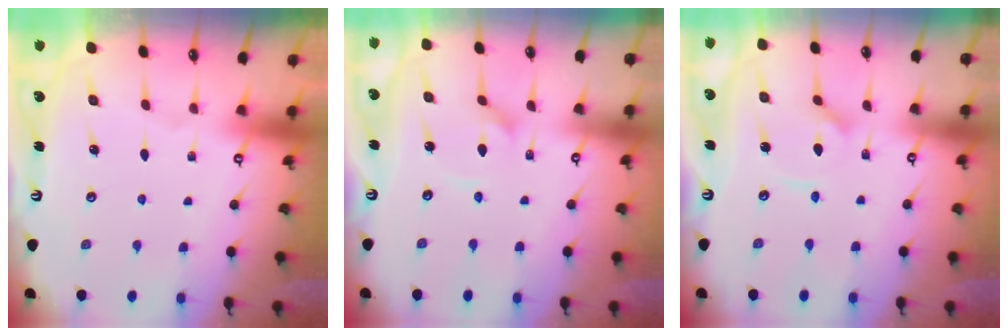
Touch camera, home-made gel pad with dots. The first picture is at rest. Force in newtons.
{"total": 2.2, "press": 2.2, "slide": 0.3}
{"total": 5.5, "press": 5.5, "slide": 0.7}